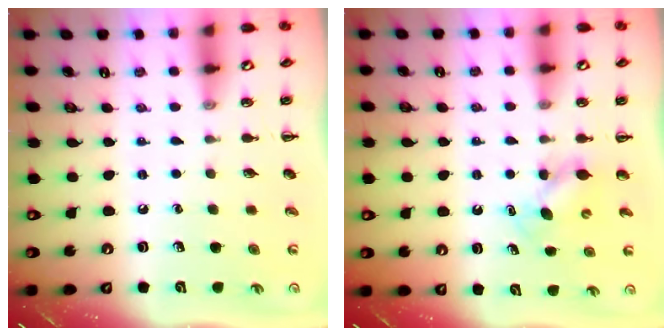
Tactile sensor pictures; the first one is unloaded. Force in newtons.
{"total": 4.4, "press": 4.3, "slide": 0.8}